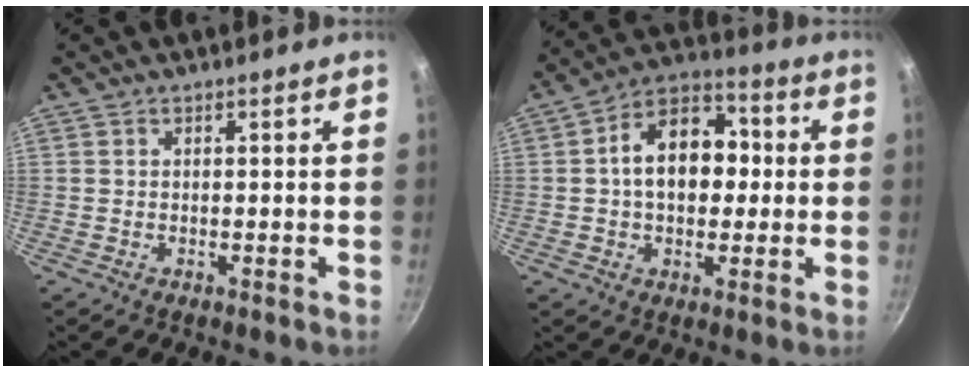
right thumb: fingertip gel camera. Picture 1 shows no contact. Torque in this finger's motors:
{"motor_torque": [0.63, 2.16, 0.93, -0.14, 0.07]}